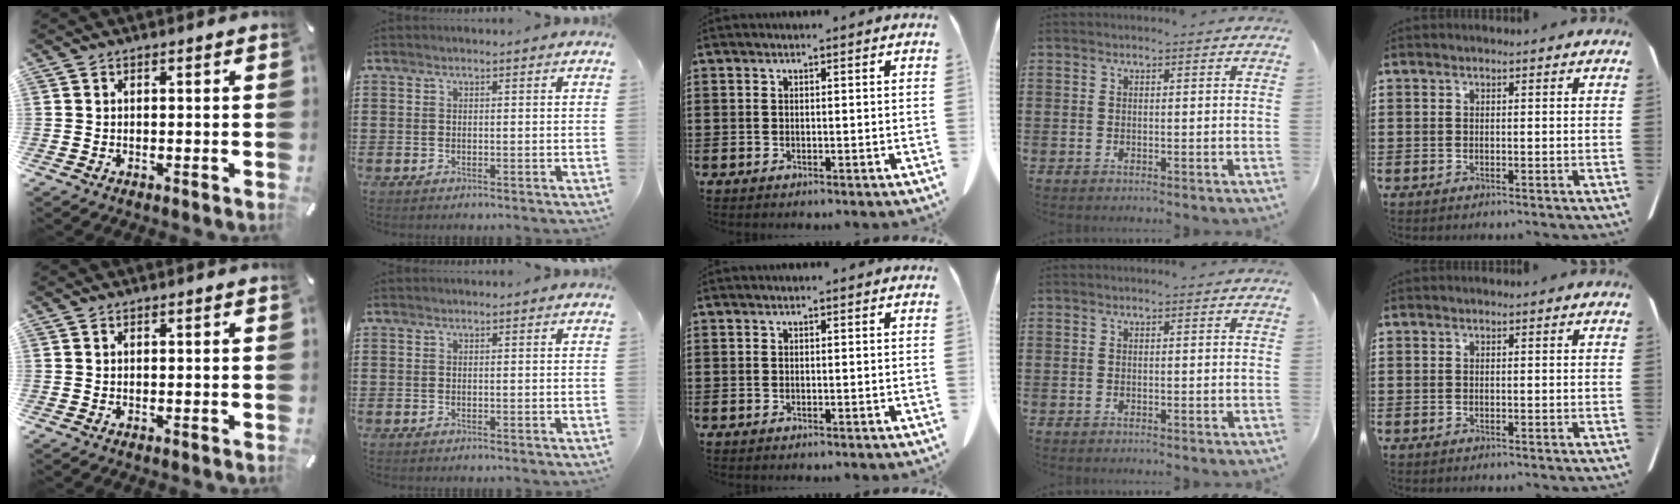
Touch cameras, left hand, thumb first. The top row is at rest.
{}